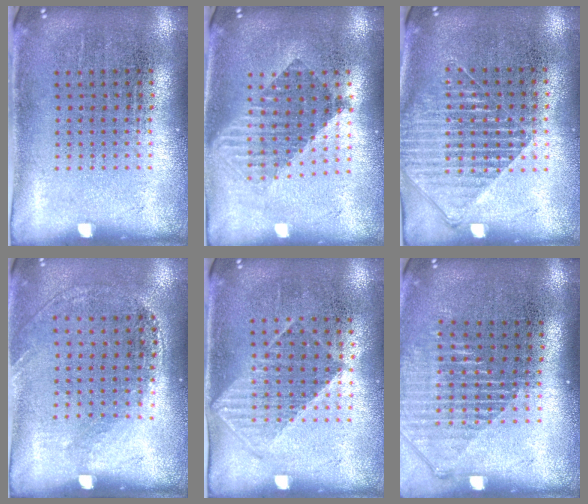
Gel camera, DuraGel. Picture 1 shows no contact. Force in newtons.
{"total": 1.6, "press": 1.3, "slide": 0.9}
{"total": 1.6, "press": 1.4, "slide": 0.8}
{"total": 1.3, "press": 1.0, "slide": 0.8}
{"total": 1.0, "press": 0.9, "slide": 0.5}
{"total": 1.4, "press": 1.3, "slide": 0.6}